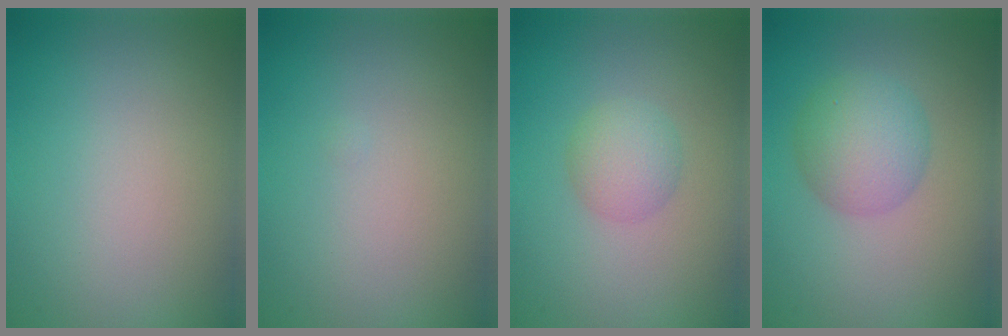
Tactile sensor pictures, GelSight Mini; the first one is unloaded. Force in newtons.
{"total": 0.0}
{"total": 2.4, "press": 2.4, "slide": 0.0}
{"total": 3.5, "press": 3.5, "slide": 0.1}